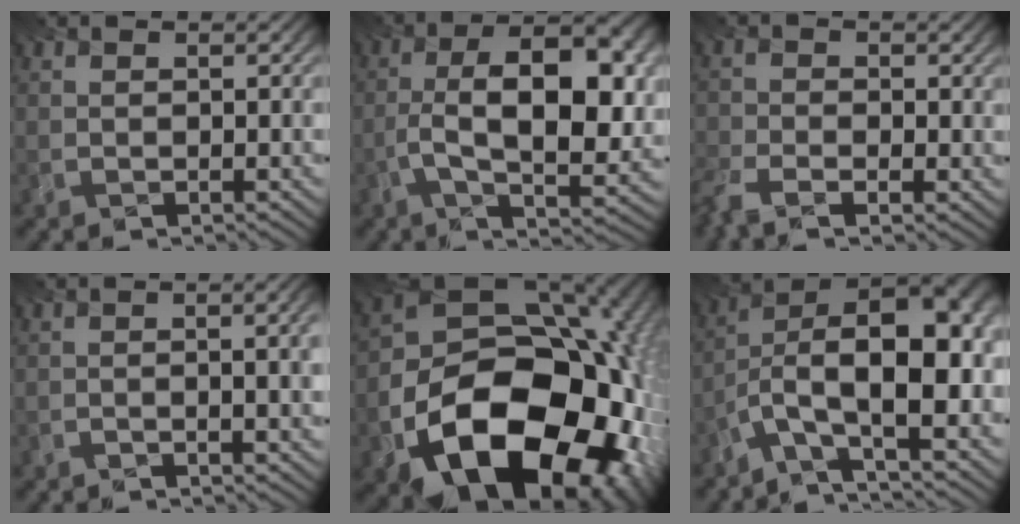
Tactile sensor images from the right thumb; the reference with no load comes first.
{"total": 11.5, "force": [-1.6, 5.1, 10.2], "torque": [-0.158, -0.010, -0.028]}
{"total": 4.6, "force": [-3.3, 2.4, 2.2], "torque": [-0.066, -0.016, -0.074]}
{"total": 4.5, "force": [-0.8, 1.5, 4.2], "torque": [-0.034, 0.020, -0.040]}
{"total": 21.9, "force": [-9.5, 14.8, 13.0], "torque": [-0.240, -0.077, -0.126]}
{"total": 13.7, "force": [-5.4, 5.6, 11.3], "torque": [-0.195, 0.006, -0.104]}